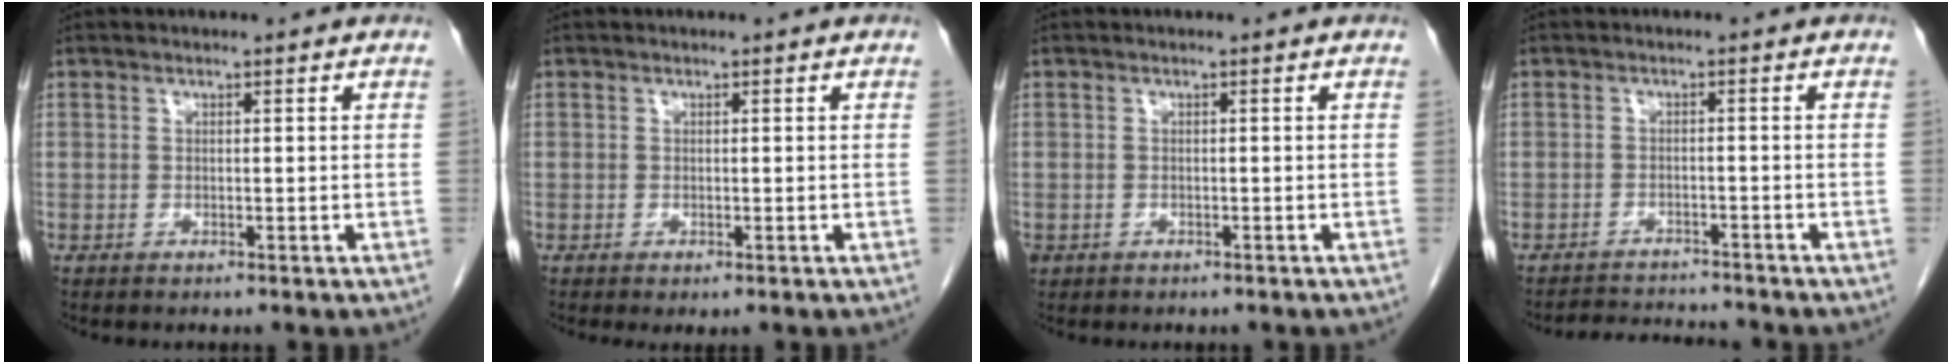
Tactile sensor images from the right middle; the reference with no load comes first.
{"total": 0.7, "force": [-0.3, 0.3, 0.5], "torque": [-0.010, -0.003, -0.002]}
{"total": 1.2, "force": [-0.7, 0.9, 0.3], "torque": [-0.012, 0.003, -0.005]}
{"total": 5.1, "force": [-5.1, 0.1, 0.4], "torque": [-0.008, -0.006, -0.081]}